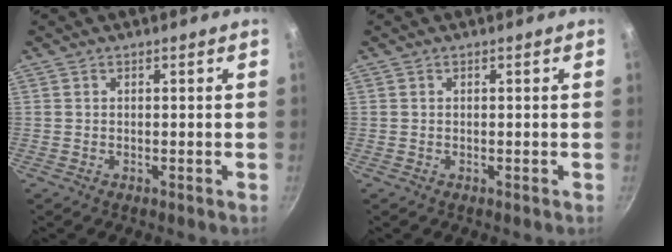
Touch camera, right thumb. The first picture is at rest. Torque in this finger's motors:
{"motor_torque": [0.00, 0.00, 0.06, 0.12, 0.04]}